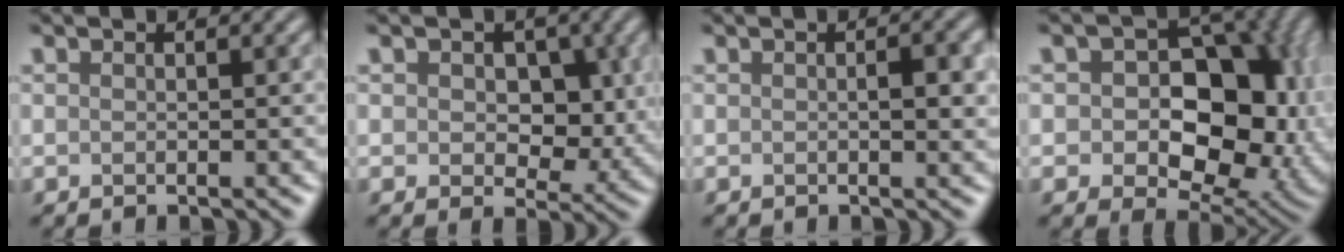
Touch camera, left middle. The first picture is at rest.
{"total": 5.2, "force": [0.8, 3.6, 3.8], "torque": [-0.052, -0.010, 0.008]}
{"total": 2.3, "force": [0.0, 0.7, 2.1], "torque": [-0.030, 0.001, 0.000]}
{"total": 12.0, "force": [0.8, 8.3, 8.7], "torque": [-0.101, 0.002, 0.014]}